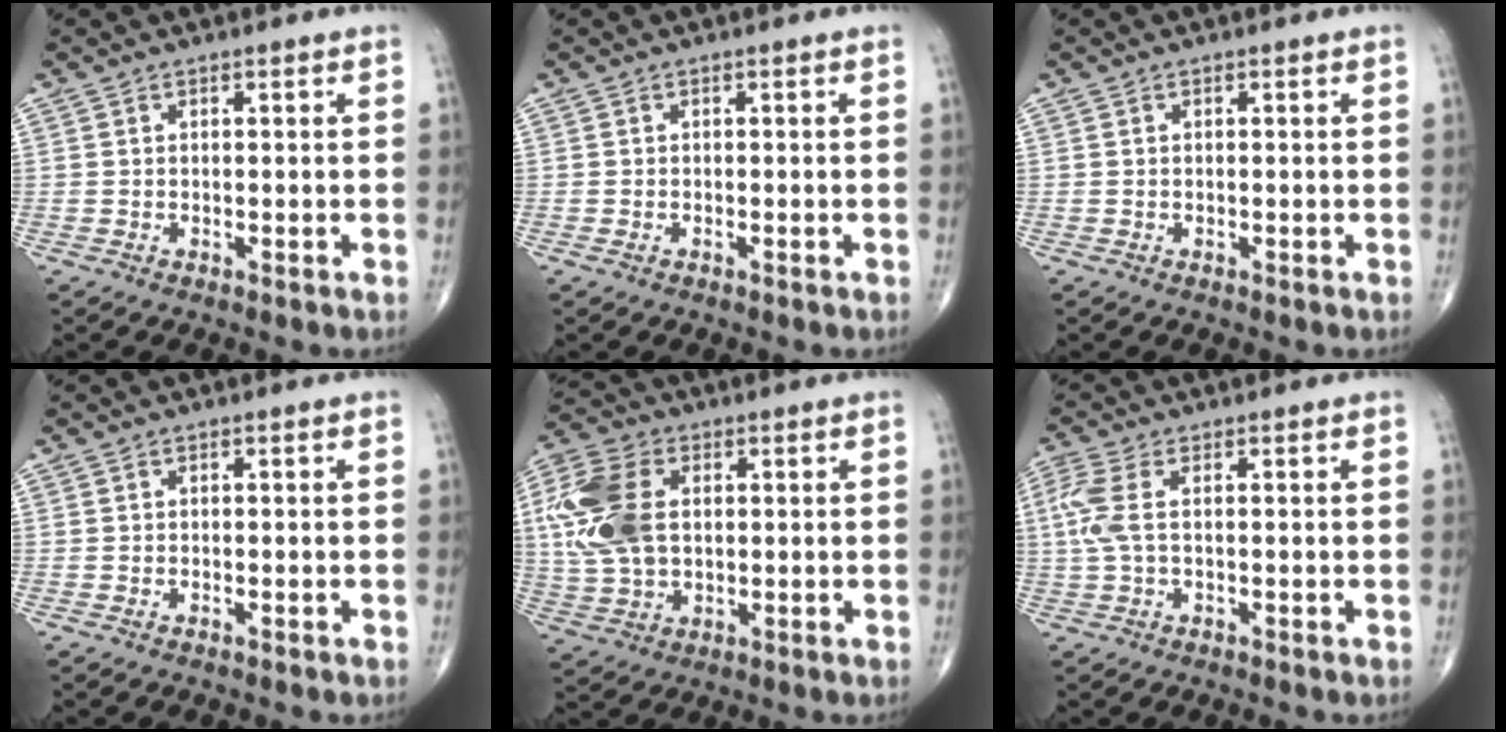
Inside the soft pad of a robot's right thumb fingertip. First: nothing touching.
{"total": 0.6, "force": [-0.3, 0.3, 0.4], "torque": [-0.010, 0.003, -0.004]}
{"total": 0.0}
{"total": 0.0}
{"total": 15.1, "force": [2.3, 9.7, 11.3], "torque": [-0.250, 0.006, 0.044]}
{"total": 5.5, "force": [0.7, 2.3, 5.0], "torque": [-0.154, 0.012, 0.012]}